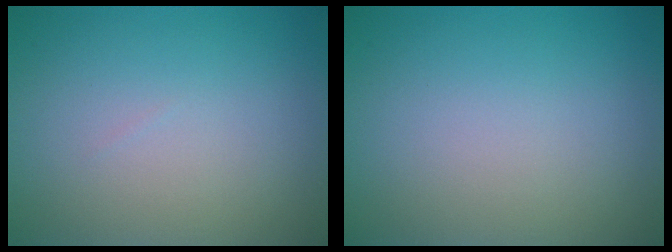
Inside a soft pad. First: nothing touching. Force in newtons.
{"total": 0.0}